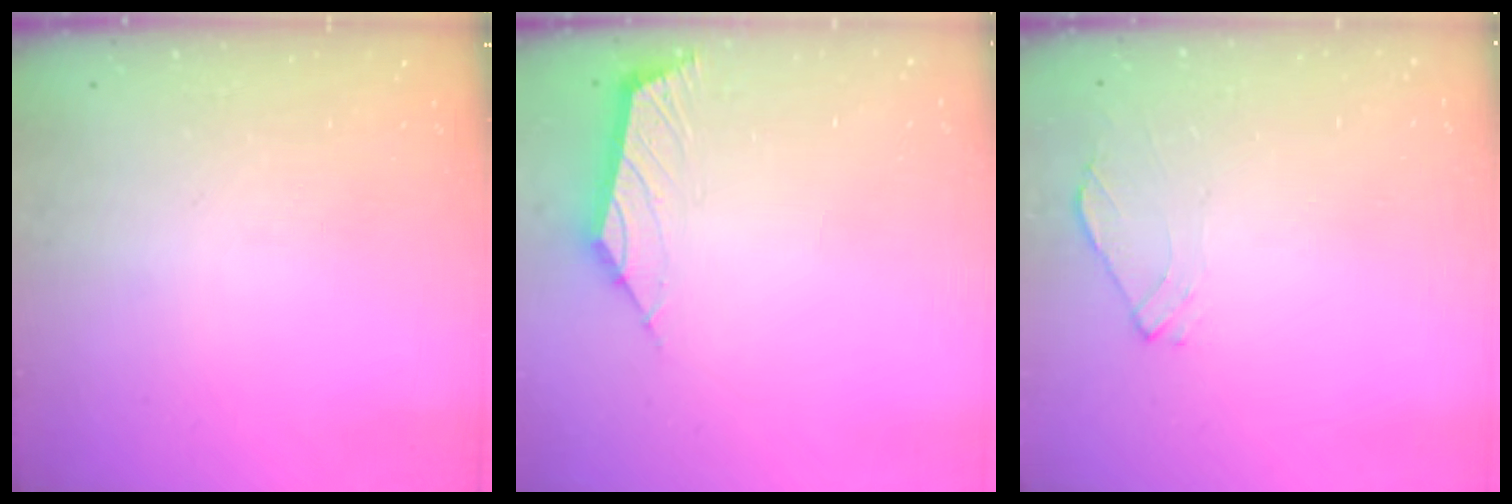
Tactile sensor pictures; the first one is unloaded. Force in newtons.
{"total": 2.8, "press": 2.8, "slide": 0.7}
{"total": 2.5, "press": 2.4, "slide": 0.7}